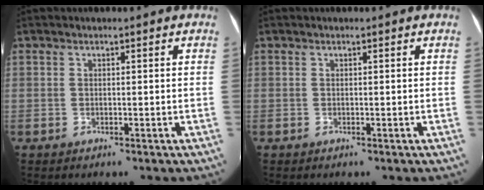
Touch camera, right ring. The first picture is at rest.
{"total": 0.0}